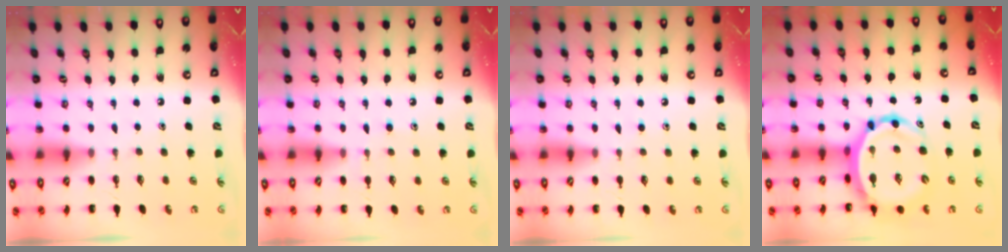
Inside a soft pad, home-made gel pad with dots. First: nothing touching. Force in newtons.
{"total": 7.8, "press": 7.4, "slide": 2.2}
{"total": 4.2, "press": 3.9, "slide": 1.5}
{"total": 13.0, "press": 12.3, "slide": 4.3}